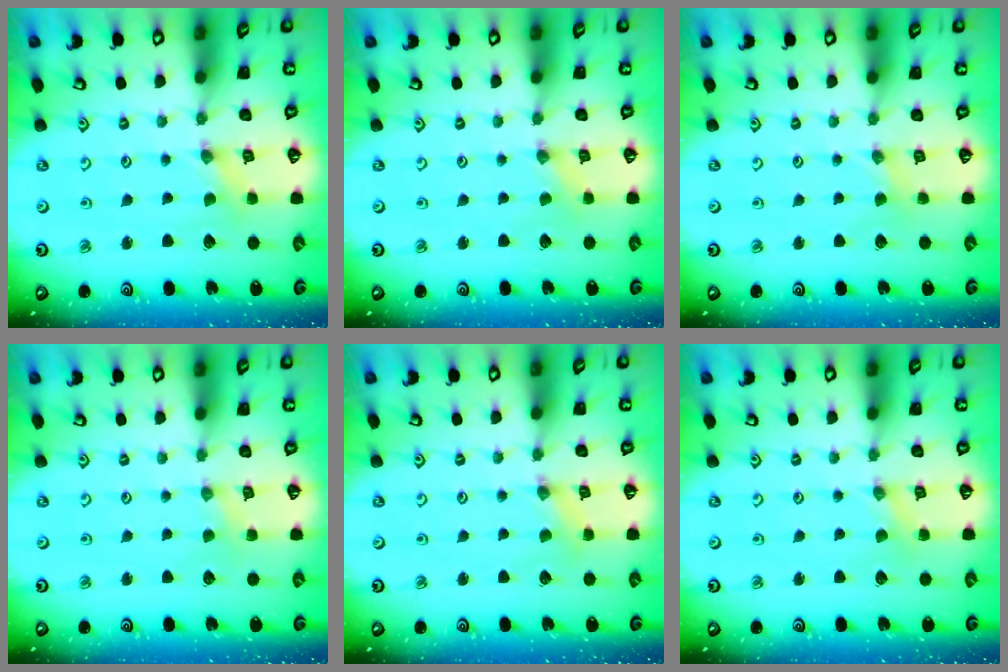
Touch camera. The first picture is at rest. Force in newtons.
{"total": 0.0}
{"total": 1.7, "press": 1.7, "slide": 0.4}
{"total": 1.3, "press": 1.3, "slide": 0.3}
{"total": 1.3, "press": 1.3, "slide": 0.3}
{"total": 0.7, "press": 0.7, "slide": 0.1}